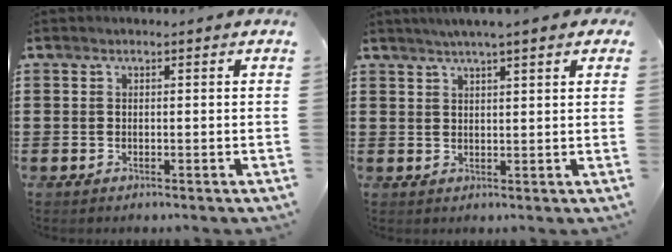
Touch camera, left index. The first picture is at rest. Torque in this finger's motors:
{"motor_torque": [2.14, 0.00, 0.23, -0.06]}